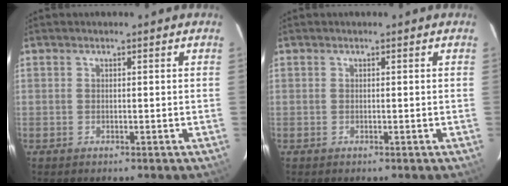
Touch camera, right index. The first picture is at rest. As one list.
[{"total": 0.0}]